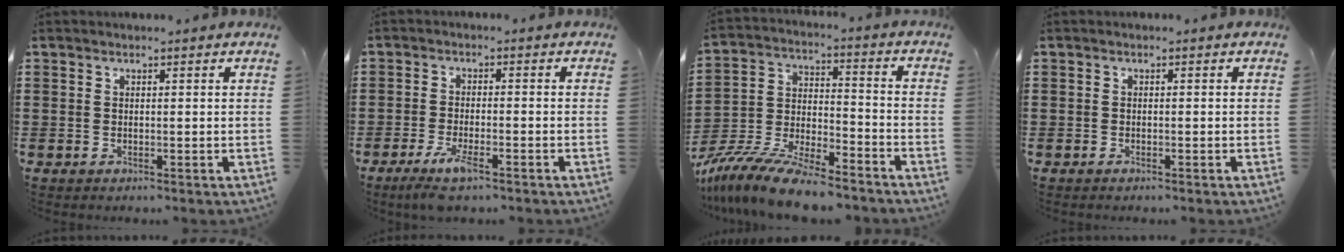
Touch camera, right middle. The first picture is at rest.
{"total": 4.4, "force": [-2.9, 0.6, 3.3], "torque": [-0.072, -0.012, -0.054]}
{"total": 11.2, "force": [-10.1, 1.5, 4.4], "torque": [-0.089, 0.019, -0.201]}
{"total": 0.0}